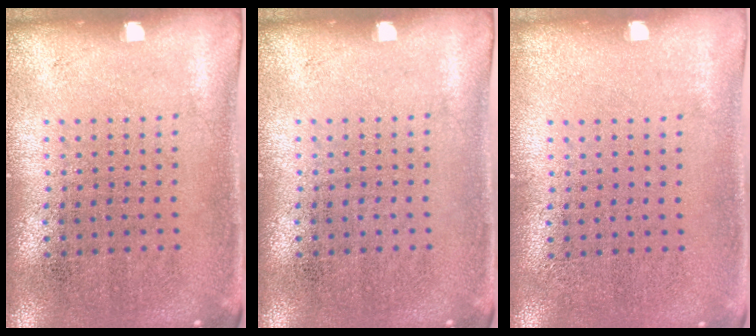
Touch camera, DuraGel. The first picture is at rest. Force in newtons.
{"total": 0.0}
{"total": 0.0}